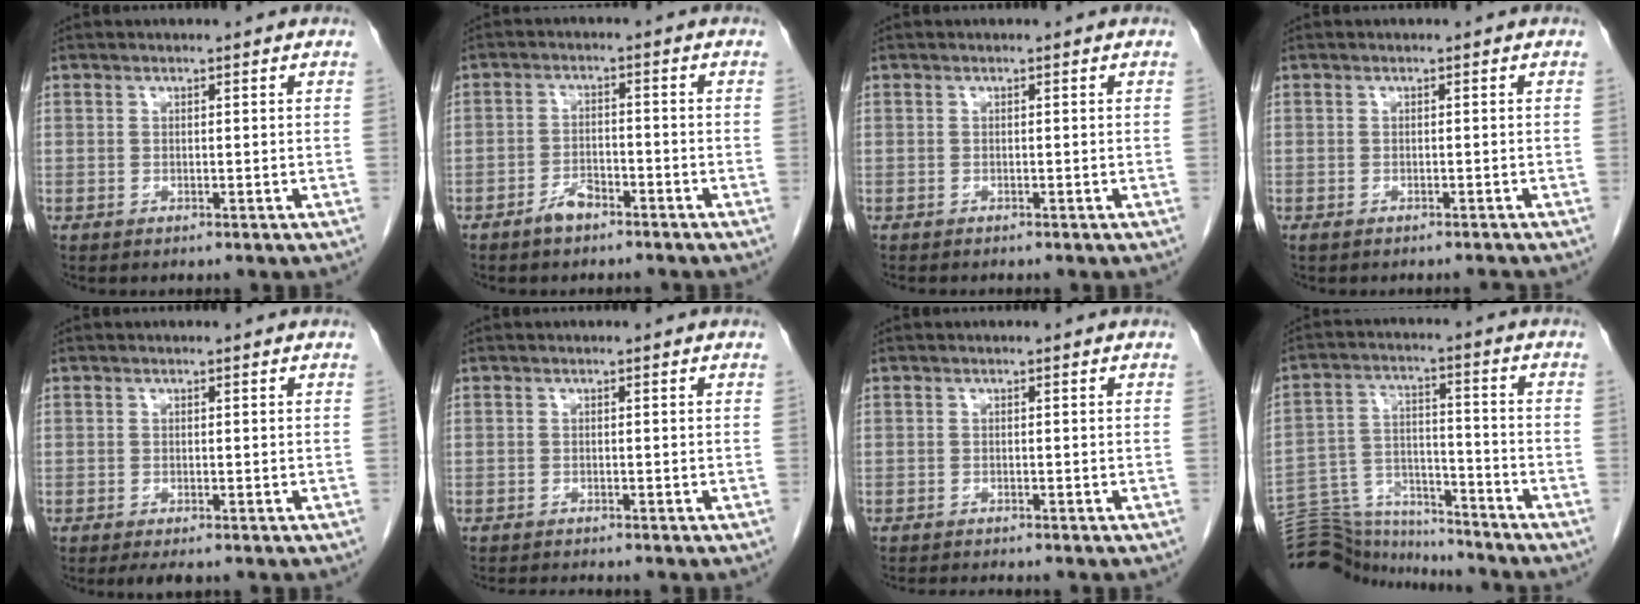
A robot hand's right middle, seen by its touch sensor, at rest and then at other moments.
{"total": 3.1, "force": [-2.4, 1.3, 1.4], "torque": [-0.028, 0.004, -0.042]}
{"total": 0.9, "force": [-0.8, 0.1, 0.3], "torque": [-0.007, -0.002, -0.010]}
{"total": 1.4, "force": [-1.3, 0.0, 0.6], "torque": [-0.008, -0.002, -0.019]}
{"total": 1.8, "force": [-1.3, 0.4, 1.2], "torque": [-0.017, -0.006, -0.017]}
{"total": 1.8, "force": [-1.8, -0.4, 0.3], "torque": [-0.005, -0.007, -0.027]}
{"total": 2.1, "force": [-2.0, -0.3, 0.5], "torque": [-0.007, -0.007, -0.029]}
{"total": 15.0, "force": [-14.7, 2.0, 2.0], "torque": [-0.044, 0.031, -0.240]}